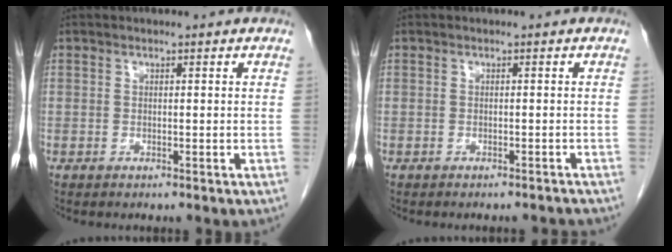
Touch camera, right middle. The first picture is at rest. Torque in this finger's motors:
{"motor_torque": [0.36, -0.32, 0.00, 0.00]}